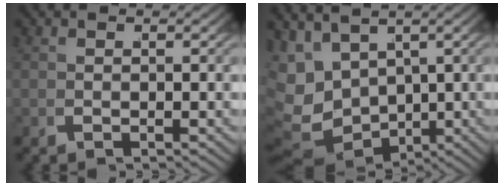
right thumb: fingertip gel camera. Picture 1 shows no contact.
{"total": 9.3, "force": [-0.5, 7.3, 5.7], "torque": [-0.145, -0.036, 0.010]}